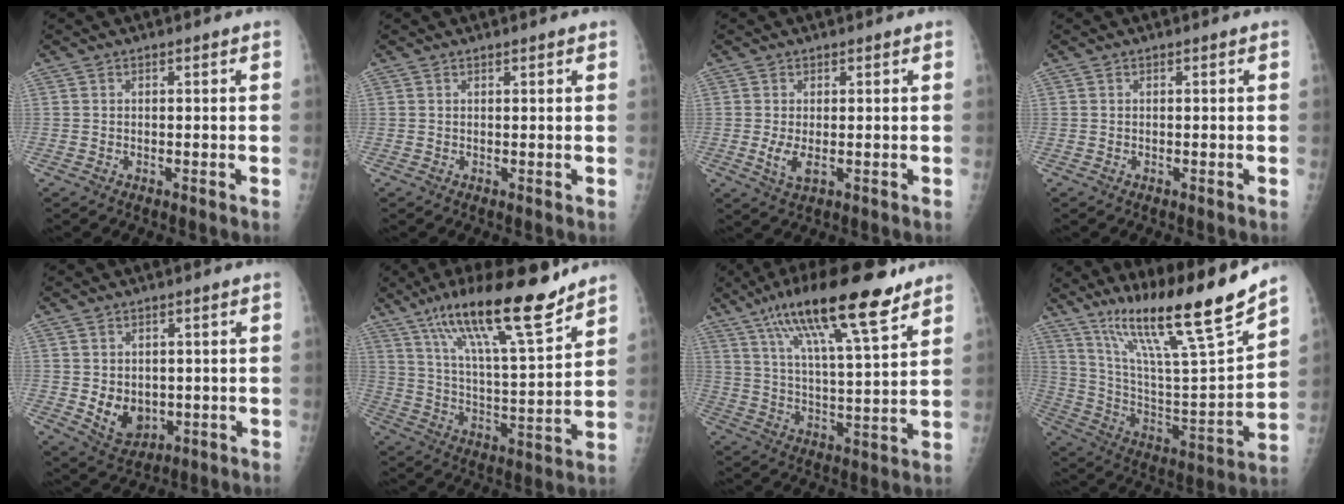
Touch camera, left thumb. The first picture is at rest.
{"total": 0.8, "force": [0.7, 0.2, 0.4], "torque": [-0.004, -0.001, 0.008]}
{"total": 3.1, "force": [-0.2, 1.4, 2.8], "torque": [-0.058, -0.010, 0.000]}
{"total": 0.0}
{"total": 6.7, "force": [-0.3, 5.3, 4.1], "torque": [-0.045, -0.012, 0.015]}
{"total": 20.5, "force": [14.5, 3.5, 14.1], "torque": [-0.221, -0.065, 0.248]}
{"total": 20.5, "force": [13.1, 4.5, 15.1], "torque": [-0.244, -0.036, 0.221]}
{"total": 24.3, "force": [17.6, 2.0, 16.7], "torque": [-0.252, -0.069, 0.312]}